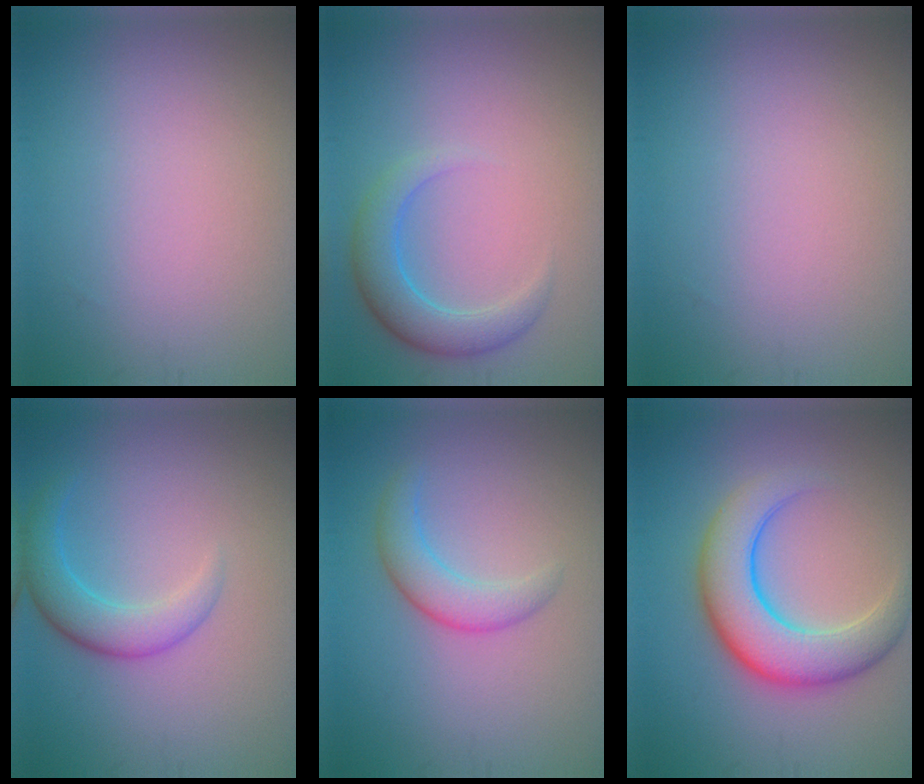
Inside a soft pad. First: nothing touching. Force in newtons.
{"total": 3.9, "press": 3.8, "slide": 0.4}
{"total": 0.0}
{"total": 3.5, "press": 3.5, "slide": 0.1}
{"total": 2.9, "press": 2.9, "slide": 0.1}
{"total": 6.9, "press": 6.9, "slide": 0.2}